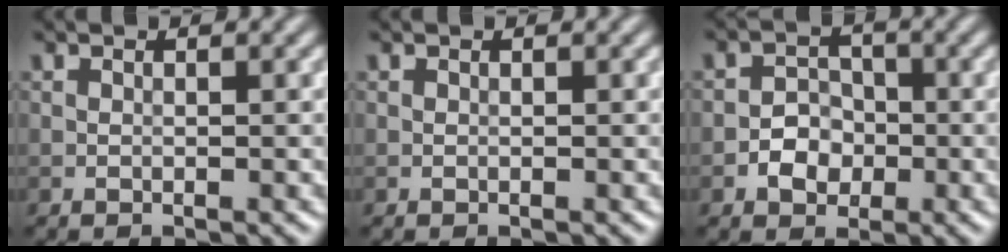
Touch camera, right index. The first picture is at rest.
{"total": 0.0}
{"total": 2.7, "force": [-1.0, 2.2, 1.2], "torque": [-0.012, 0.003, -0.020]}